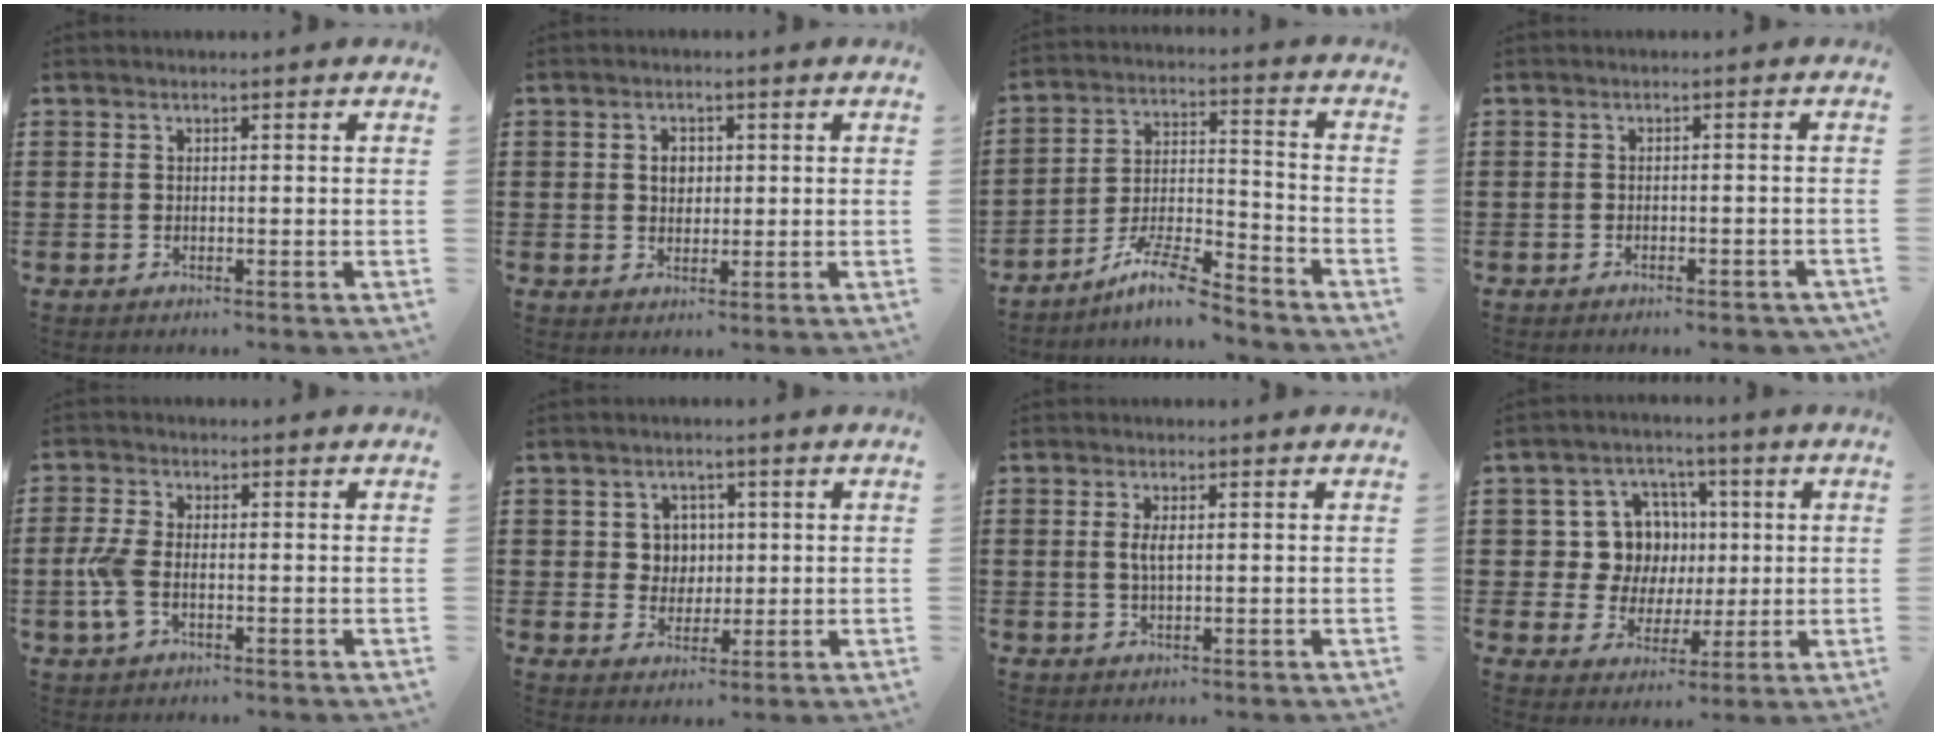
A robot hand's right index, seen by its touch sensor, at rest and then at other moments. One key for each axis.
{"total": 2.4, "fx": 0.4, "fy": 1.8, "fz": 1.6, "tx": -0.036, "ty": 0.009, "tz": 0.007}
{"total": 9.2, "fx": -7.8, "fy": 1.2, "fz": 4.8, "tx": -0.086, "ty": 0.016, "tz": -0.149}
{"total": 1.3, "fx": -1.1, "fy": 0.0, "fz": 0.6, "tx": -0.015, "ty": -0.004, "tz": -0.021}
{"total": 4.4, "fx": -0.8, "fy": 2.1, "fz": 3.7, "tx": -0.095, "ty": -0.006, "tz": -0.020}
{"total": 3.7, "fx": 0.9, "fy": 3.5, "fz": 1.0, "tx": -0.038, "ty": 0.010, "tz": 0.015}
{"total": 2.2, "fx": 0.3, "fy": 0.5, "fz": 2.1, "tx": -0.042, "ty": 0.000, "tz": 0.003}
{"total": 9.4, "fx": 1.5, "fy": 8.6, "fz": 3.6, "tx": -0.093, "ty": 0.015, "tz": 0.035}